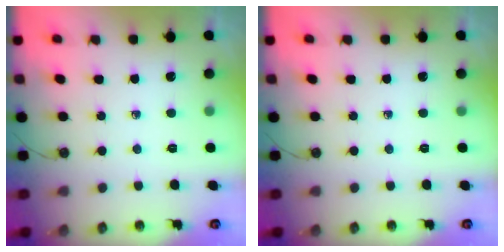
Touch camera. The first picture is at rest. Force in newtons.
{"total": 0.0}